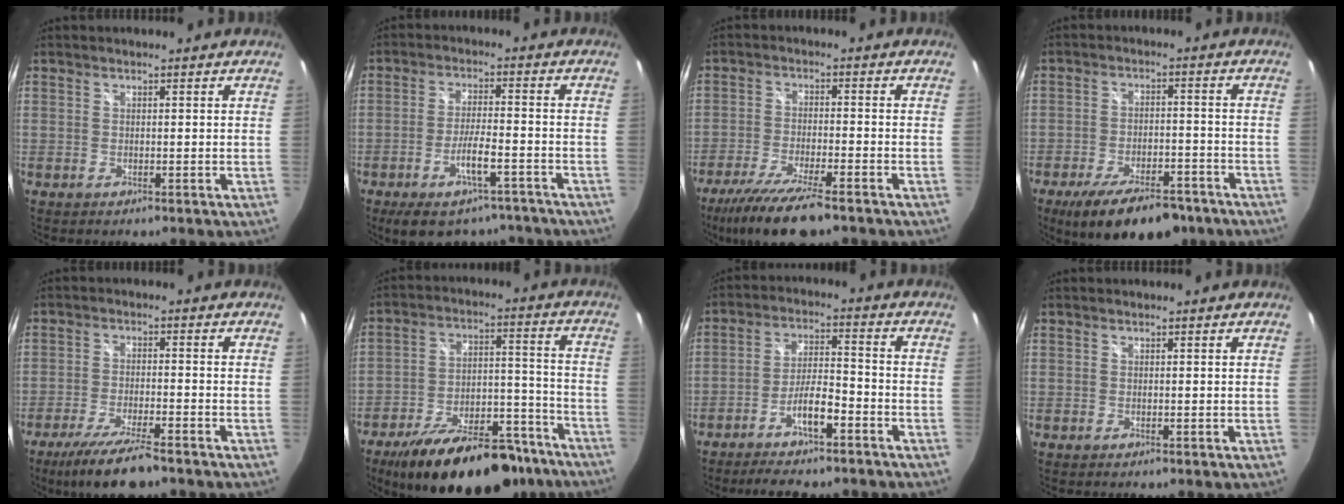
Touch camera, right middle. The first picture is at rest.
{"total": 11.9, "force": [-9.0, 3.8, 6.8], "torque": [-0.124, -0.009, -0.135]}
{"total": 12.4, "force": [-9.4, 1.9, 7.7], "torque": [-0.171, -0.037, -0.168]}
{"total": 14.7, "force": [-10.5, 5.6, 8.6], "torque": [-0.162, -0.018, -0.152]}
{"total": 10.1, "force": [-7.9, 1.4, 6.2], "torque": [-0.137, -0.026, -0.136]}
{"total": 24.4, "force": [-18.2, 10.0, 12.9], "torque": [-0.217, 0.009, -0.249]}
{"total": 10.0, "force": [-7.5, 2.2, 6.3], "torque": [-0.129, 0.006, -0.122]}
{"total": 0.0}